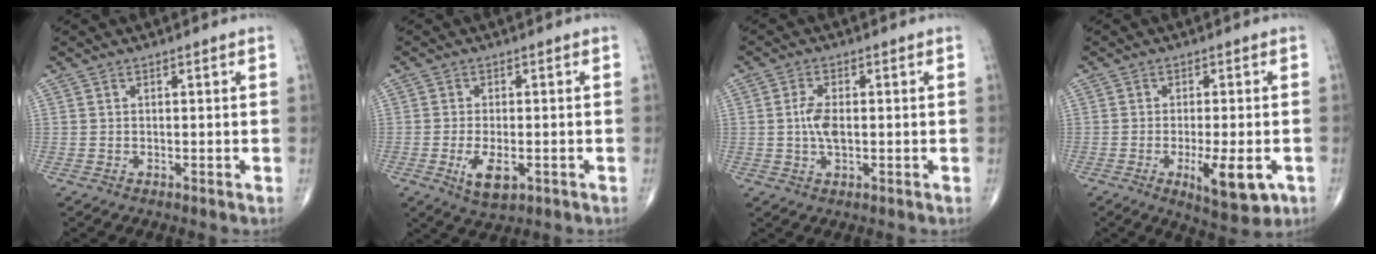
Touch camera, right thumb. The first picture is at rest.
{"total": 5.6, "force": [-1.9, 2.6, 4.6], "torque": [-0.083, -0.007, -0.026]}
{"total": 4.4, "force": [-0.1, 2.1, 3.8], "torque": [-0.081, 0.001, -0.004]}
{"total": 9.4, "force": [-3.2, 3.1, 8.2], "torque": [-0.117, -0.011, -0.040]}